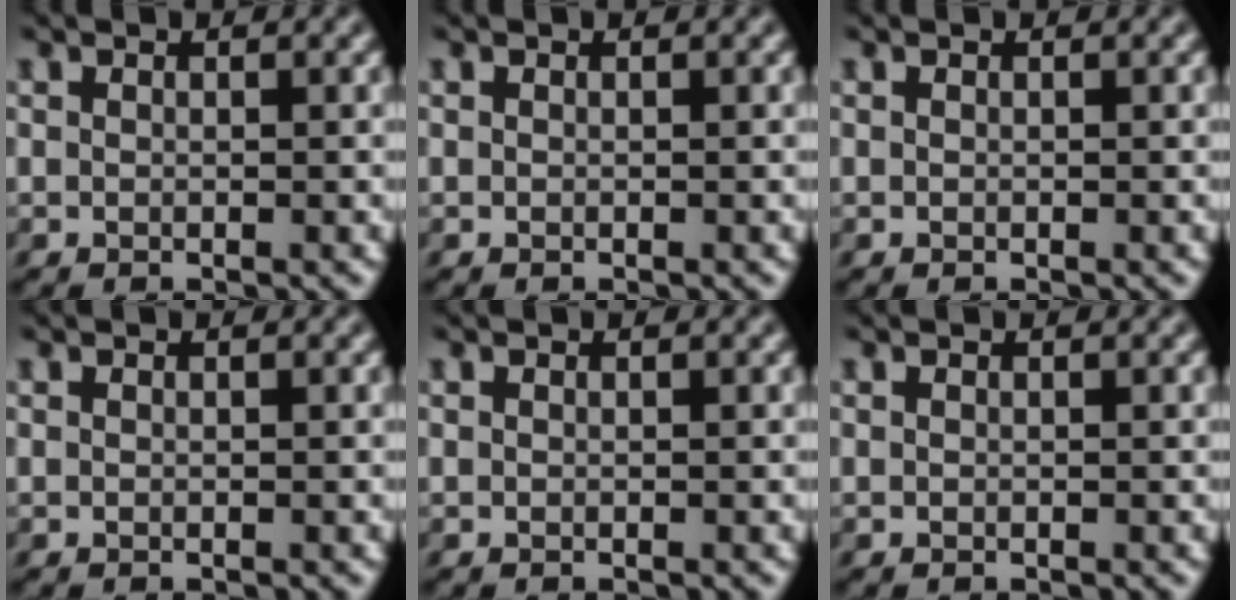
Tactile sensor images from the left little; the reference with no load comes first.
{"total": 0.0}
{"total": 0.0}
{"total": 0.0}
{"total": 0.0}
{"total": 0.0}